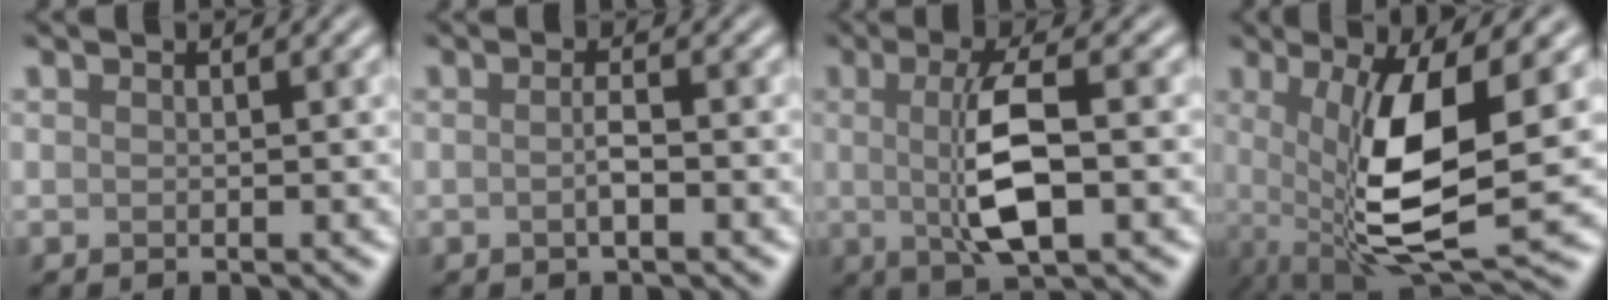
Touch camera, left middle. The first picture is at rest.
{"total": 1.4, "force": [-0.5, 0.1, 1.2], "torque": [-0.026, -0.004, -0.009]}
{"total": 5.7, "force": [-0.4, 1.5, 5.5], "torque": [-0.111, -0.003, -0.004]}
{"total": 9.6, "force": [0.1, 2.9, 9.2], "torque": [-0.171, -0.015, 0.006]}